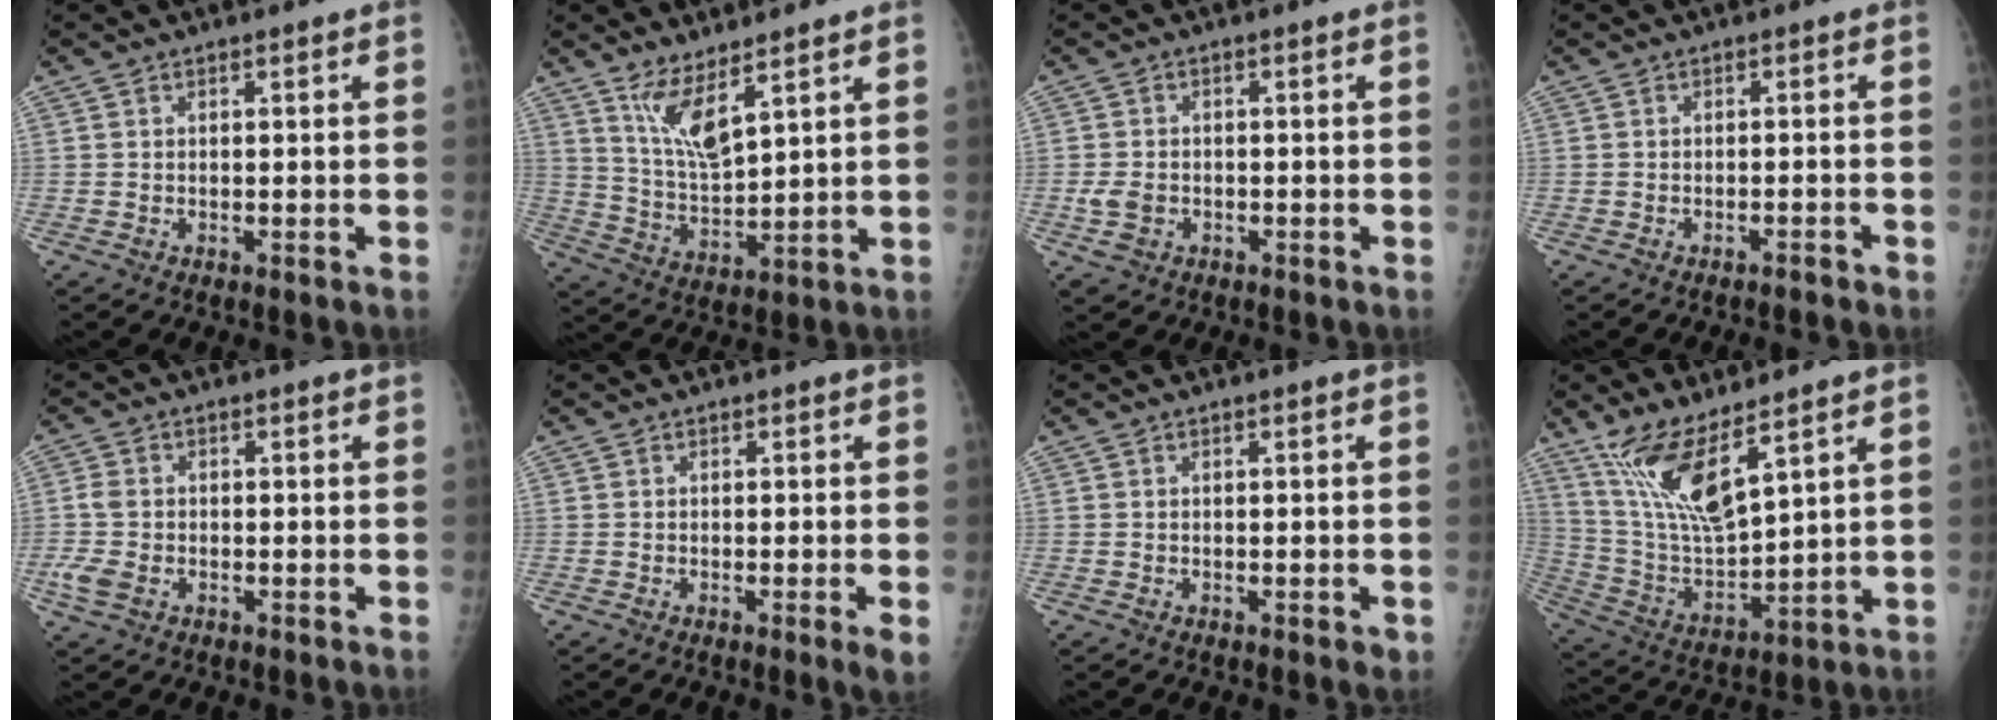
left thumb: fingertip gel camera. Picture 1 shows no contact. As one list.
[{"total": 7.9, "force": [5.4, 1.9, 5.5], "torque": [-0.105, -0.046, 0.117]}, {"total": 3.4, "force": [-1.1, 2.7, 1.9], "torque": [-0.032, 0.002, -0.016]}, {"total": 2.0, "force": [-1.7, 0.3, 1.0], "torque": [-0.022, 0.011, -0.016]}, {"total": 4.5, "force": [-1.2, 3.2, 2.9], "torque": [-0.077, 0.007, -0.023]}, {"total": 2.4, "force": [-0.6, 0.0, 2.4], "torque": [-0.040, -0.008, -0.011]}, {"total": 1.0, "force": [-0.3, 0.4, 0.9], "torque": [-0.009, -0.002, -0.003]}, {"total": 12.8, "force": [8.6, 3.1, 9.0], "torque": [-0.170, -0.051, 0.189]}]